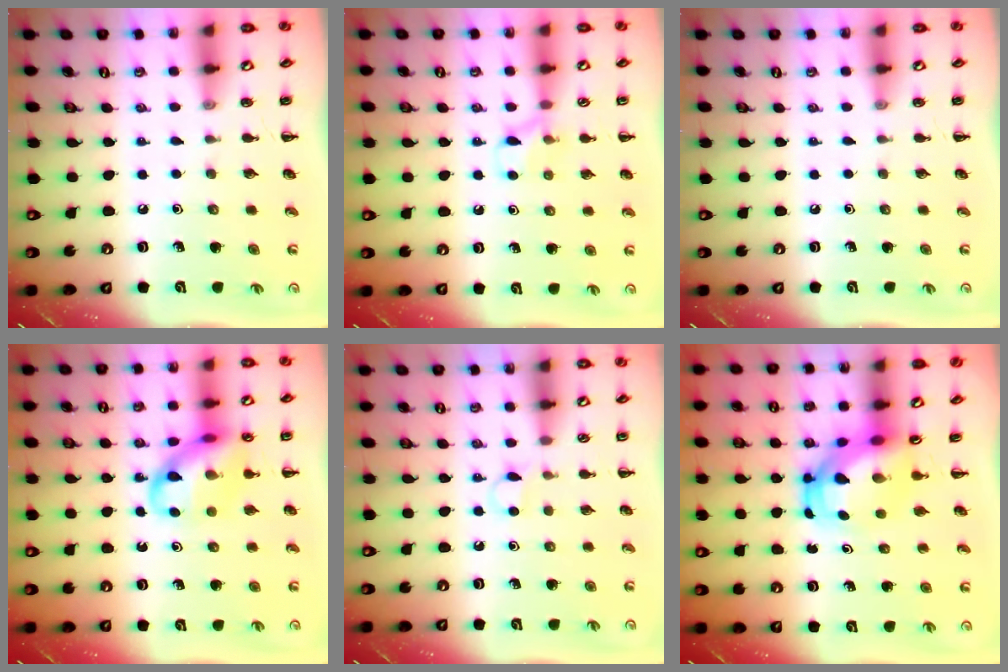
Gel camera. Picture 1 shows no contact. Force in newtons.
{"total": 7.8, "press": 7.5, "slide": 2.2}
{"total": 0.0}
{"total": 13.1, "press": 12.9, "slide": 2.3}
{"total": 3.3, "press": 3.1, "slide": 0.9}
{"total": 6.4, "press": 6.0, "slide": 2.2}